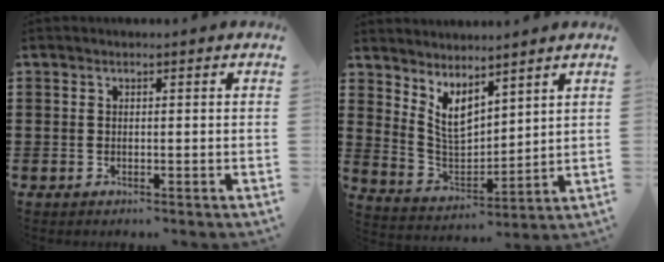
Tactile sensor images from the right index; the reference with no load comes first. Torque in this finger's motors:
{"motor_torque": [0.32, 0.00, 0.44, 0.12]}